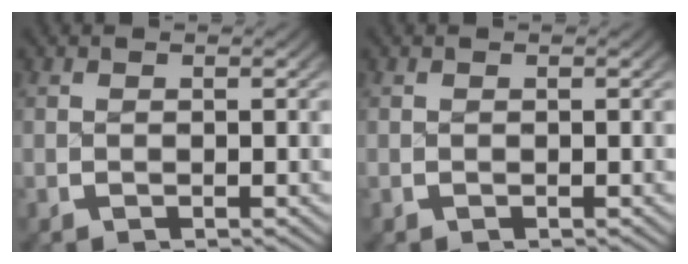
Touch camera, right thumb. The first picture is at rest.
{"total": 0.0}